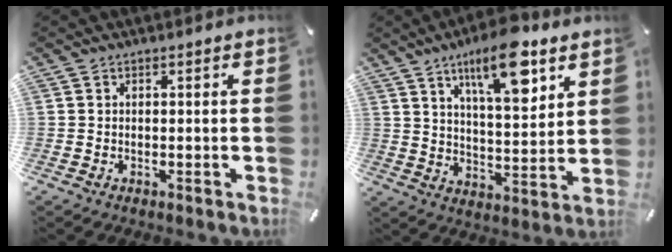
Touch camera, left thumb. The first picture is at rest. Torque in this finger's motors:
{"motor_torque": [1.95, 0.96, 1.93, -0.84, 0.18]}